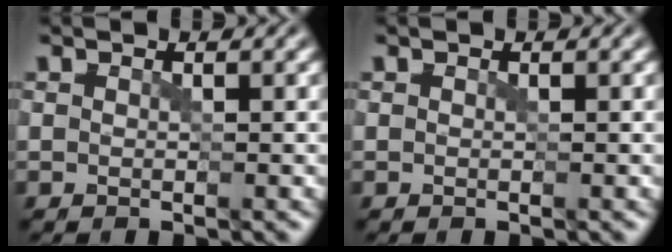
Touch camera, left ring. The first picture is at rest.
{"total": 0.0}